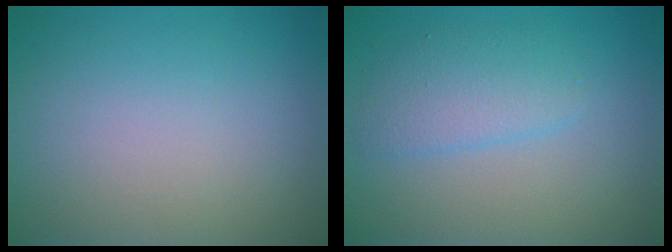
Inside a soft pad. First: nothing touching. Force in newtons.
{"total": 2.8, "press": 2.8, "slide": 0.1}